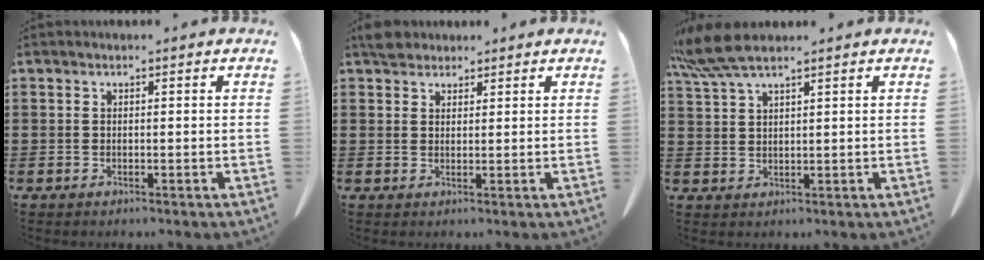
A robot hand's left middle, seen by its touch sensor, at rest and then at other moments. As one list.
[{"total": 2.8, "force": [2.4, 1.3, 0.6], "torque": [-0.012, 0.003, 0.046]}, {"total": 6.1, "force": [4.8, 0.8, 3.7], "torque": [-0.091, -0.007, 0.086]}]